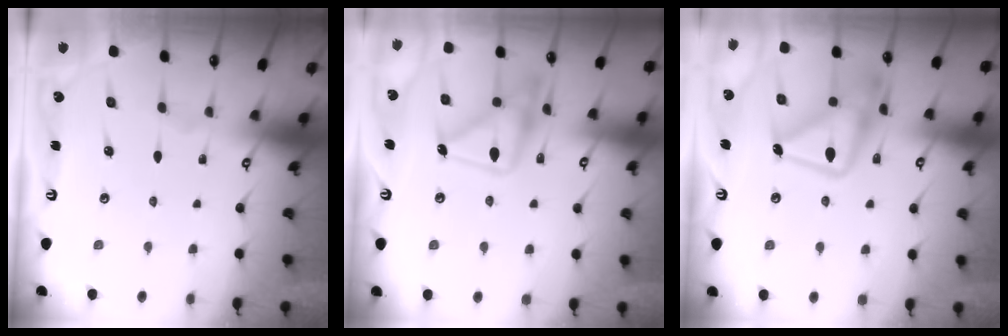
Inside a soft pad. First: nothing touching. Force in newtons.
{"total": 16.7, "press": 16.7, "slide": 1.2}
{"total": 17.6, "press": 17.5, "slide": 1.2}